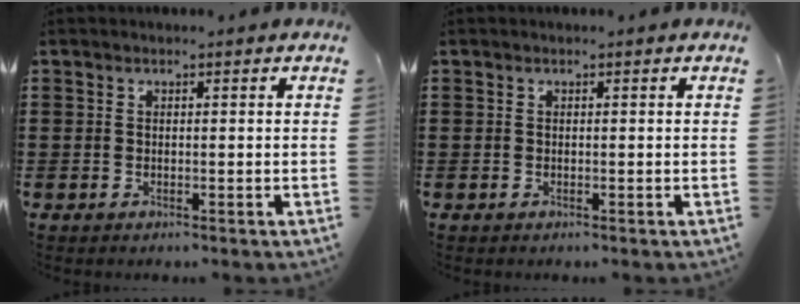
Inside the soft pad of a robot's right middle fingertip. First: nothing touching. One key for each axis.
{"total": 0.0}